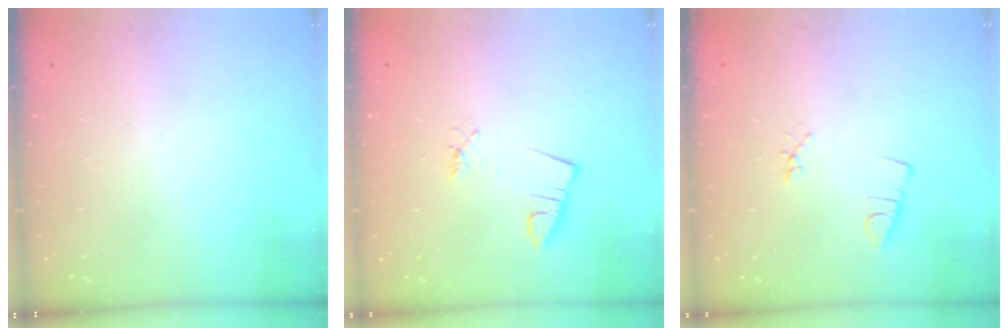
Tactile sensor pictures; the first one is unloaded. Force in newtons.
{"total": 1.0, "press": 1.0, "slide": 0.0}
{"total": 1.9, "press": 1.3, "slide": 1.3}